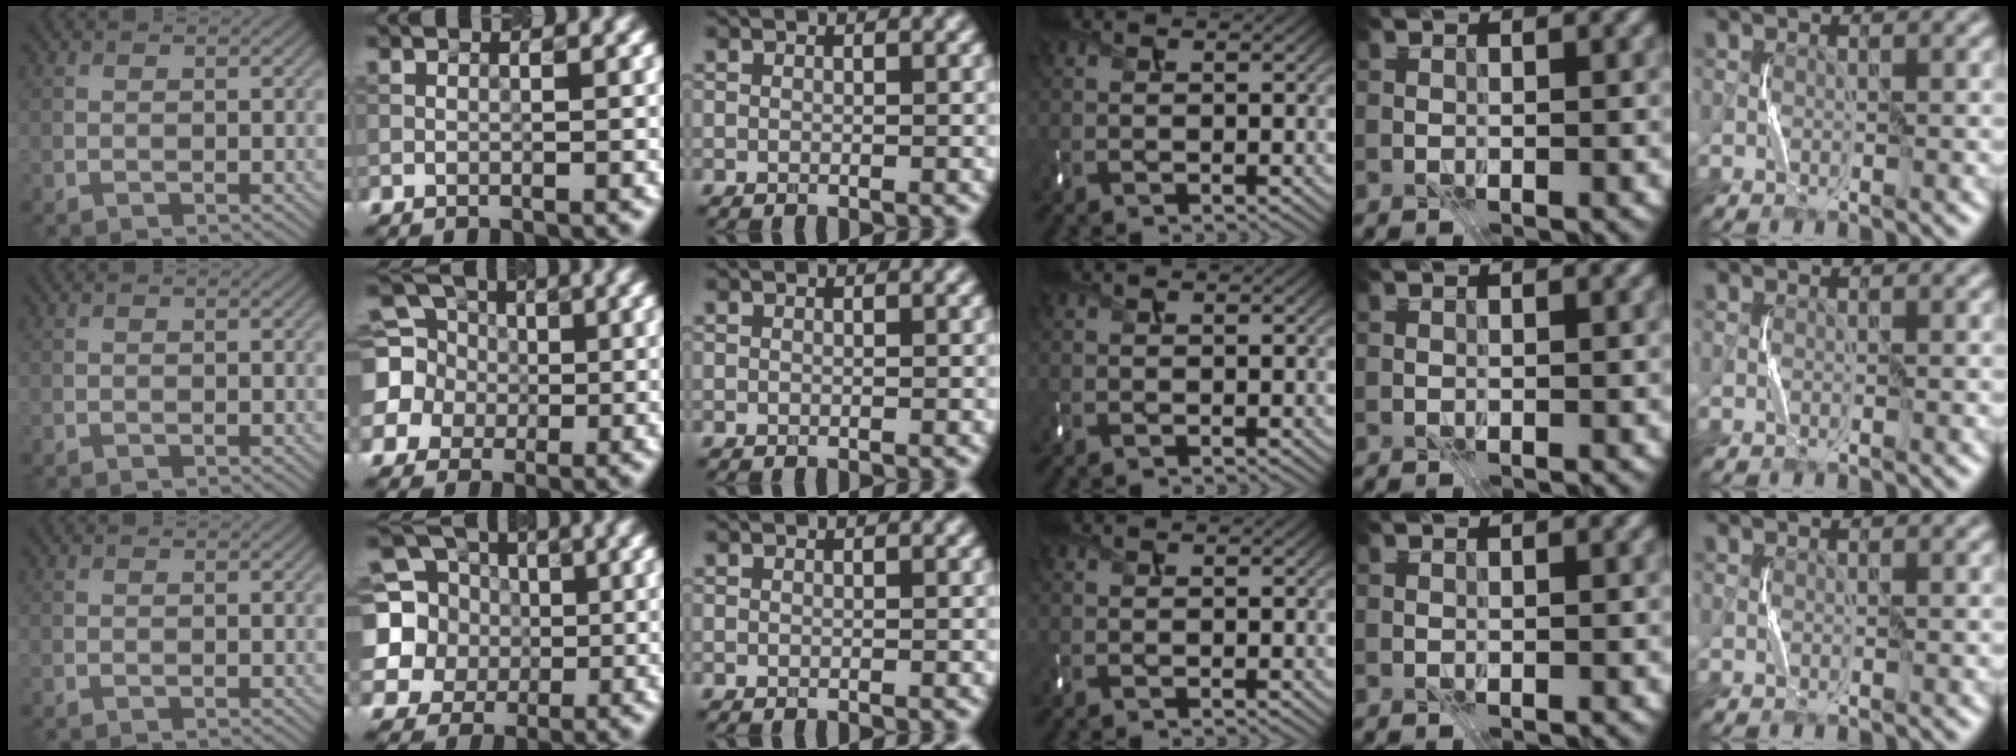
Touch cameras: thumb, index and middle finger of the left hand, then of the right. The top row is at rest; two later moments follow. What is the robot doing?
{"motion": "press", "object": "keyboard"}